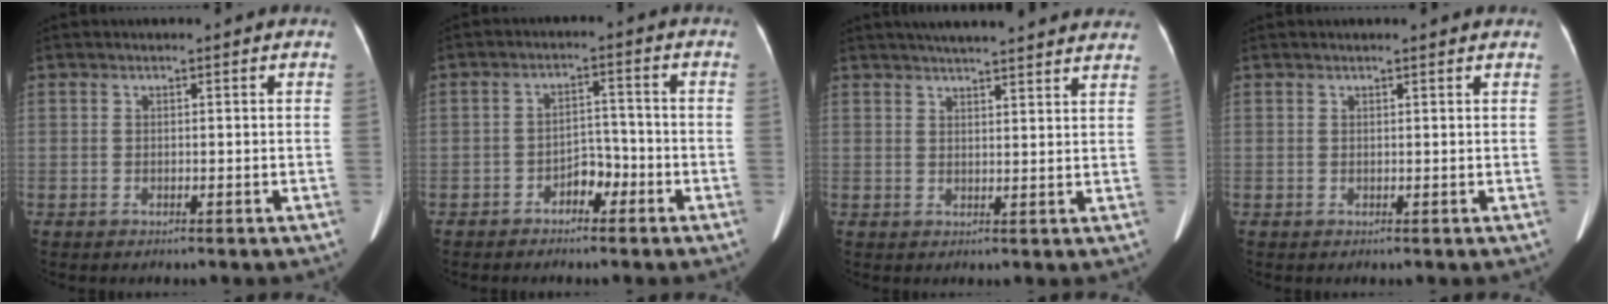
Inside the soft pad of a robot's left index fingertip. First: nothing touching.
{"total": 3.7, "force": [-2.4, 1.9, 2.1], "torque": [-0.033, 0.013, -0.040]}
{"total": 18.0, "force": [16.2, 1.9, 7.5], "torque": [-0.103, 0.029, 0.200]}
{"total": 2.2, "force": [2.1, 0.2, 0.8], "torque": [-0.012, 0.012, 0.019]}